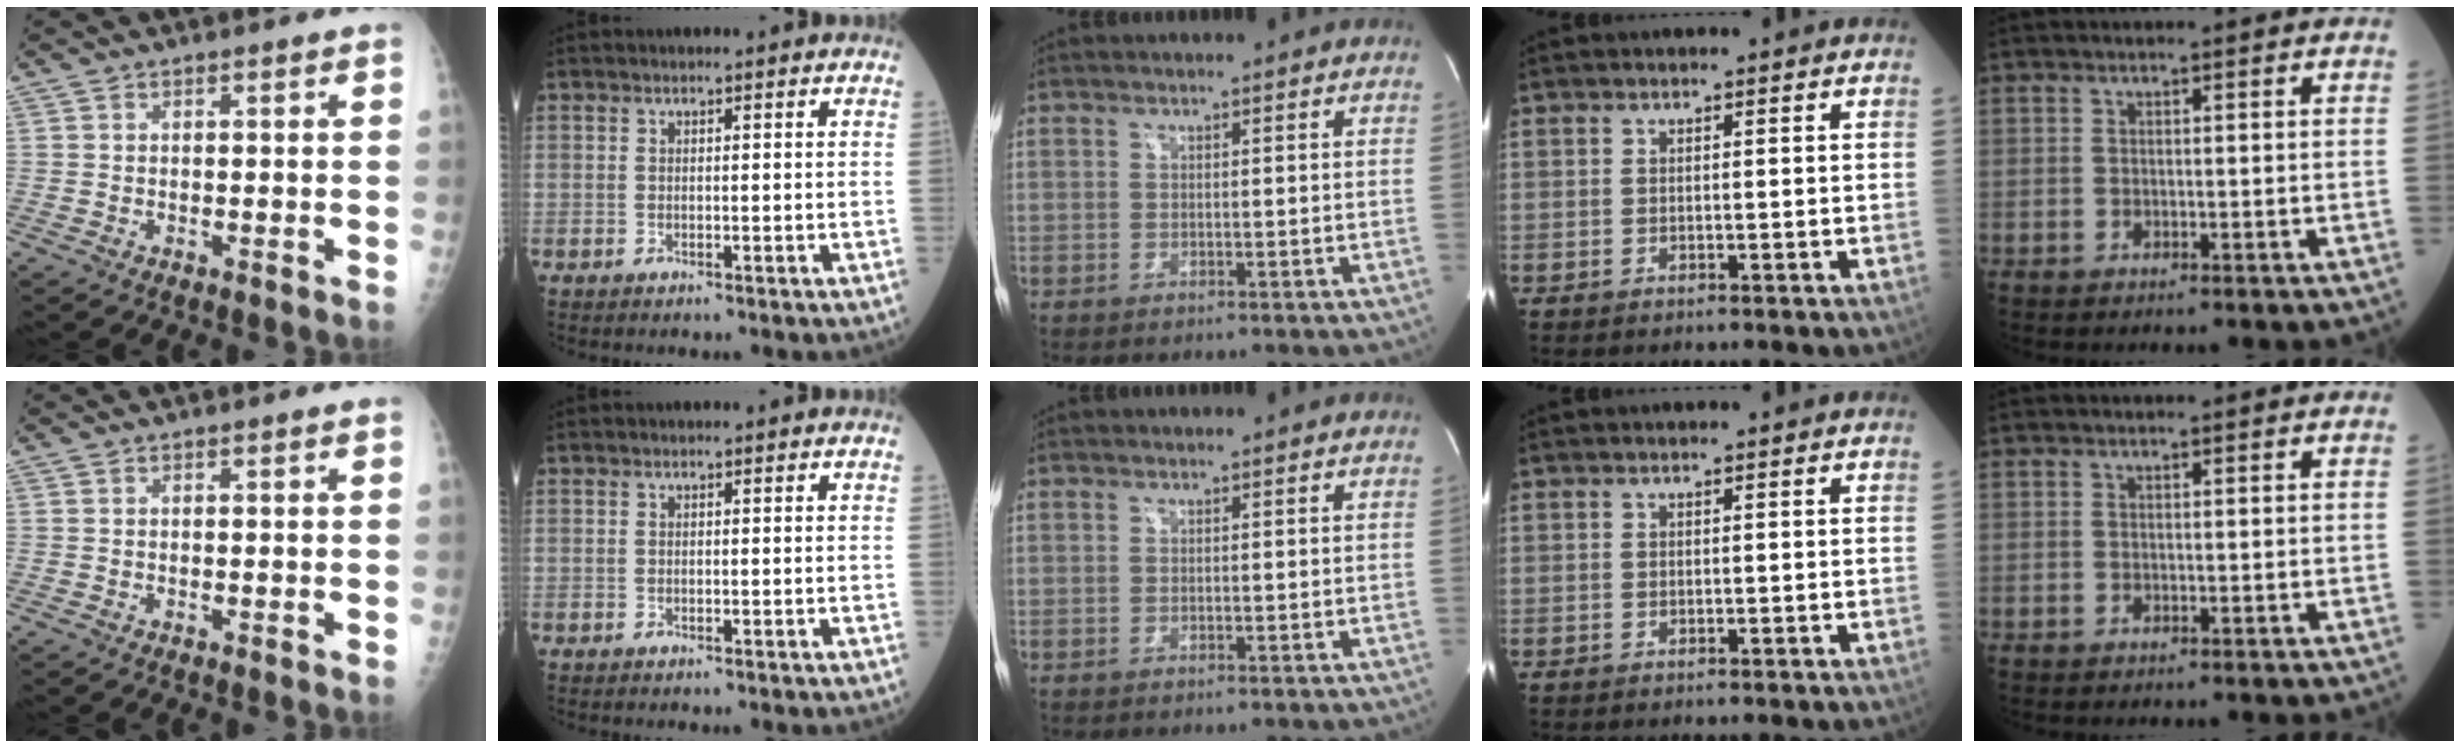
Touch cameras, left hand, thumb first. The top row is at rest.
{}